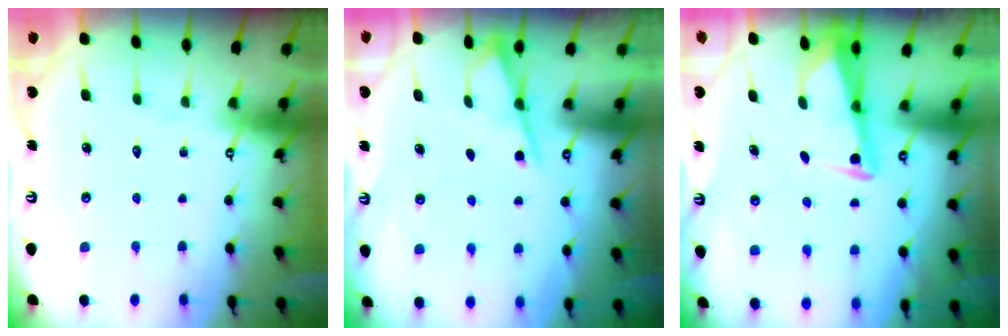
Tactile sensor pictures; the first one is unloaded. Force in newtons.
{"total": 2.3, "press": 2.2, "slide": 0.4}
{"total": 2.7, "press": 2.7, "slide": 0.3}